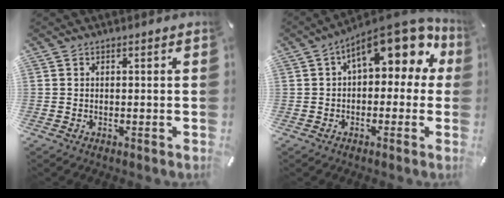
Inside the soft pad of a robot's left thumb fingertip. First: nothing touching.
{"total": 13.5, "force": [6.5, 6.1, 10.1], "torque": [-0.147, -0.042, 0.111]}